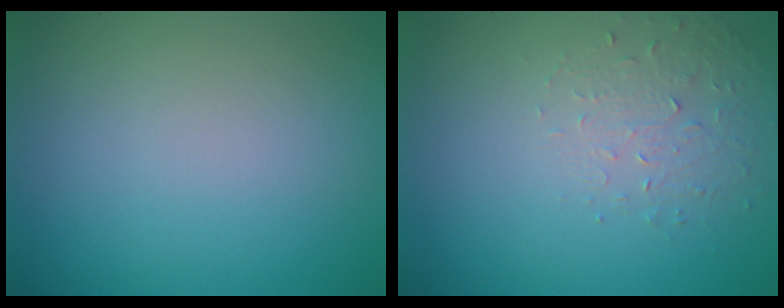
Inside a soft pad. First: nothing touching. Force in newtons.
{"total": 1.6, "press": 0.9, "slide": 1.3}